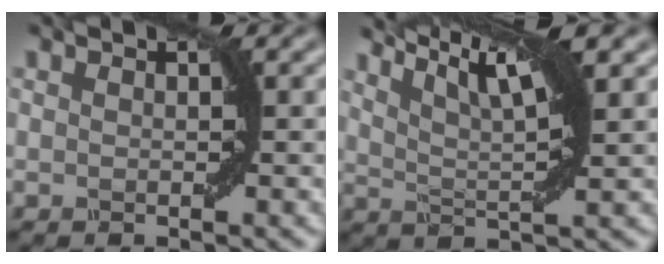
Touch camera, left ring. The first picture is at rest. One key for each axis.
{"total": 7.4, "fx": 4.4, "fy": 1.8, "fz": 5.7, "tx": -0.093, "ty": 0.020, "tz": 0.064}